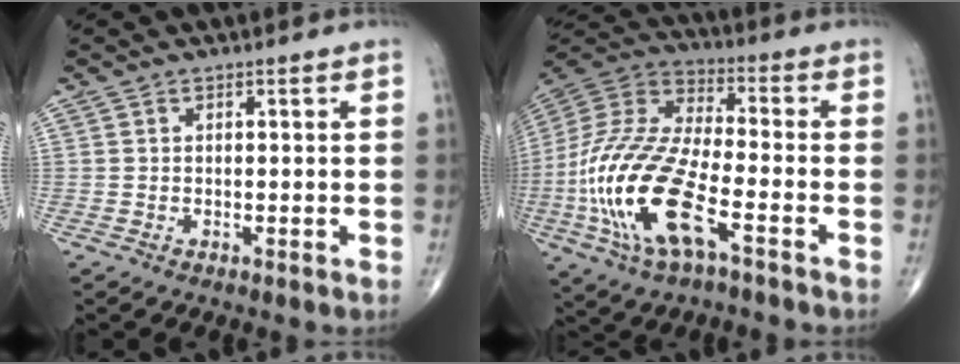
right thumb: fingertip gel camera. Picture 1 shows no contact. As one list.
[{"total": 22.4, "force": [-7.7, 8.6, 19.1], "torque": [-0.435, 0.015, -0.143]}]